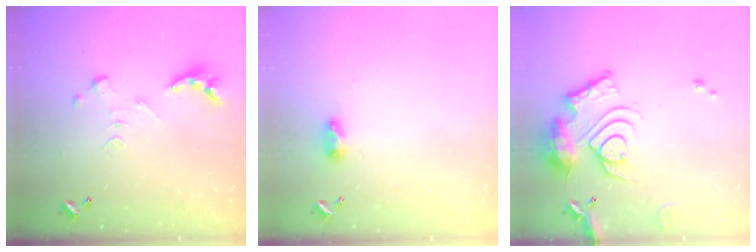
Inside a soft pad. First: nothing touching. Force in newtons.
{"total": 4.1, "press": 4.1, "slide": 0.5}
{"total": 15.8, "press": 15.8, "slide": 1.0}